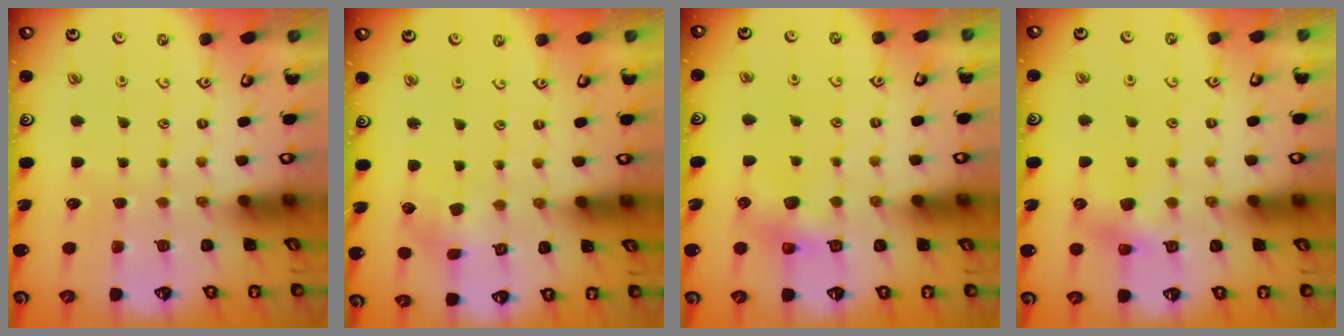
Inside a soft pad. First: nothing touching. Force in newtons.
{"total": 2.8, "press": 2.8, "slide": 0.1}
{"total": 6.2, "press": 6.2, "slide": 0.2}
{"total": 7.6, "press": 7.6, "slide": 0.6}